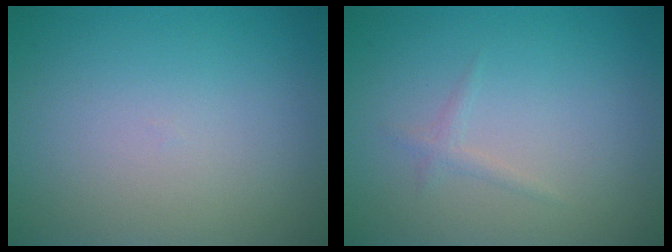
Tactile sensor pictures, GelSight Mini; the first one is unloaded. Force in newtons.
{"total": 0.8, "press": 0.8, "slide": 0.1}